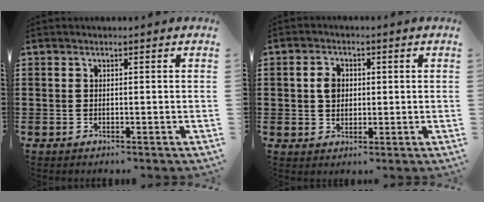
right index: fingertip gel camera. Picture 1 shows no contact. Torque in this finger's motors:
{"motor_torque": [0.10, -0.09, 0.36, 0.07]}